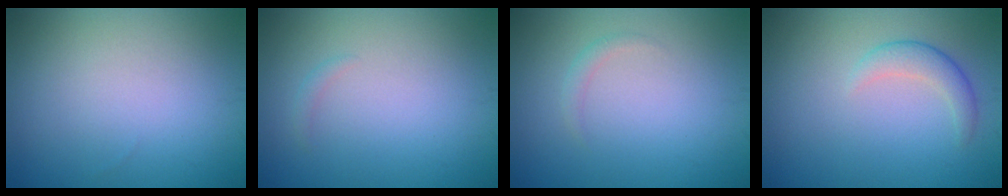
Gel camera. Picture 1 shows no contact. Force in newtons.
{"total": 0.6, "press": 0.6, "slide": 0.1}
{"total": 0.9, "press": 0.9, "slide": 0.1}
{"total": 1.9, "press": 1.9, "slide": 0.2}